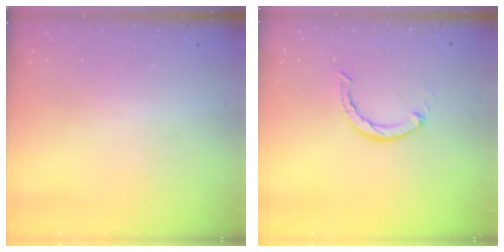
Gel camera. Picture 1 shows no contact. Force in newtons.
{"total": 2.3, "press": 2.3, "slide": 0.3}